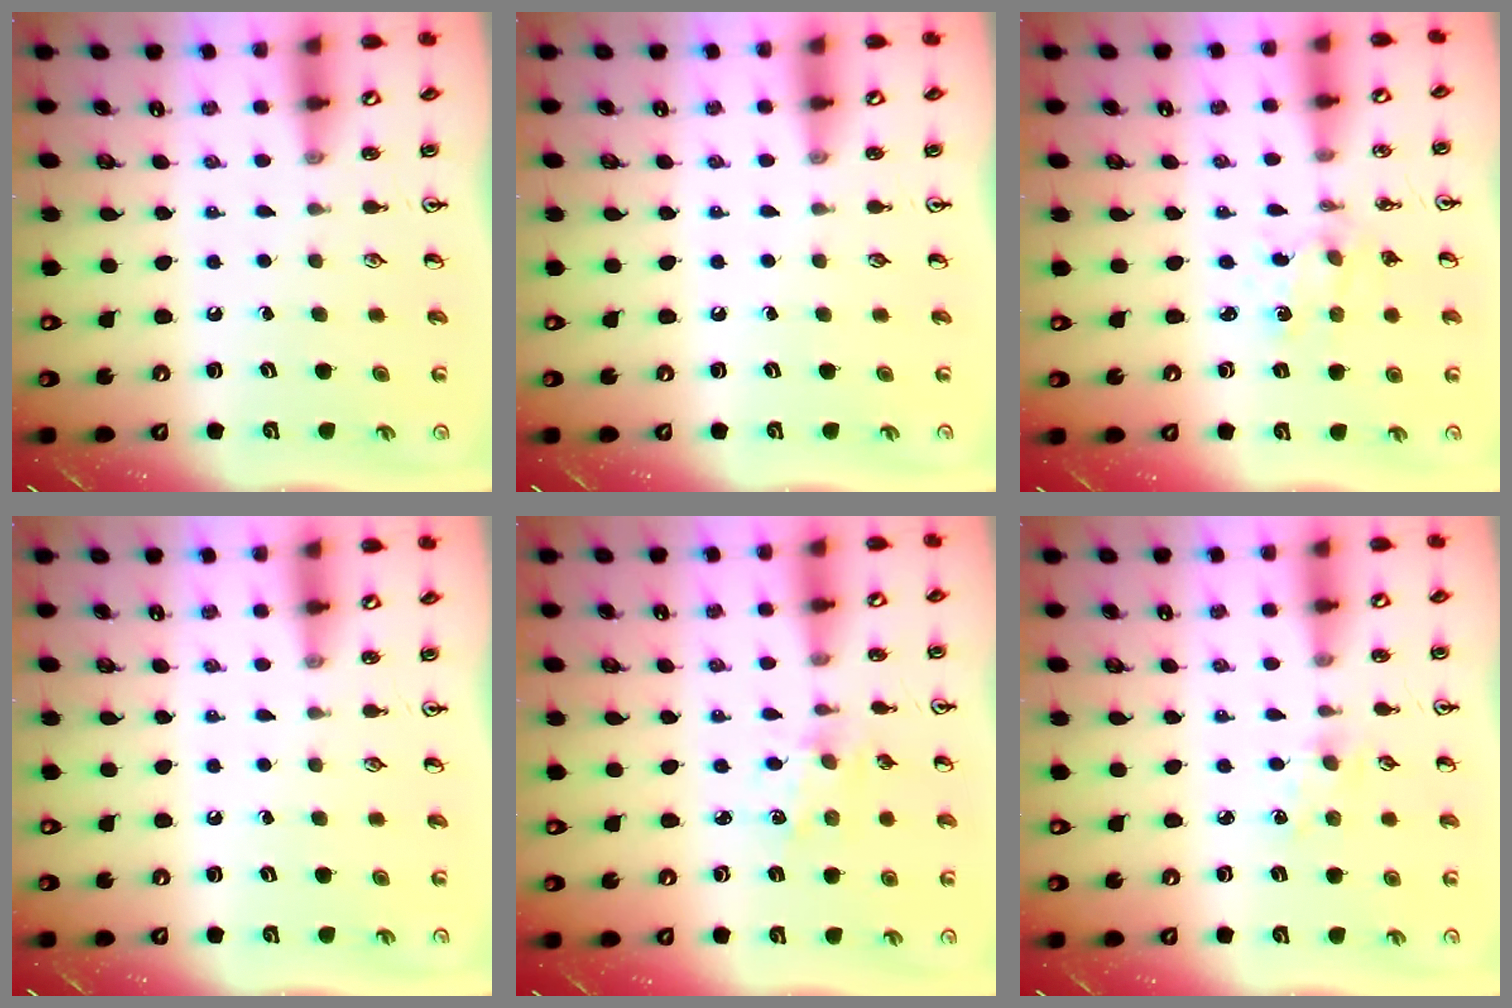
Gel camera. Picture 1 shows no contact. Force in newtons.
{"total": 0.0}
{"total": 1.2, "press": 1.2, "slide": 0.1}
{"total": 0.0}
{"total": 1.7, "press": 1.7, "slide": 0.3}
{"total": 1.9, "press": 1.9, "slide": 0.3}